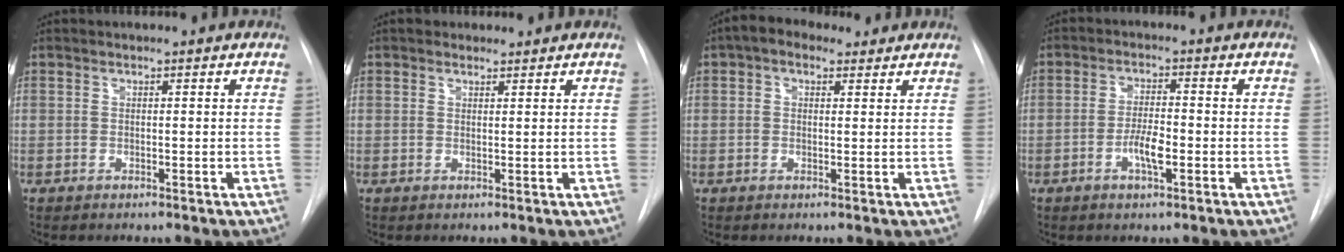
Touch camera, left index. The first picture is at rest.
{"total": 0.9, "force": [0.7, 0.6, 0.1], "torque": [-0.003, 0.003, 0.008]}
{"total": 4.3, "force": [2.7, 2.6, 2.2], "torque": [-0.040, 0.029, 0.042]}
{"total": 4.4, "force": [-1.6, 1.1, 4.0], "torque": [-0.076, 0.002, -0.029]}